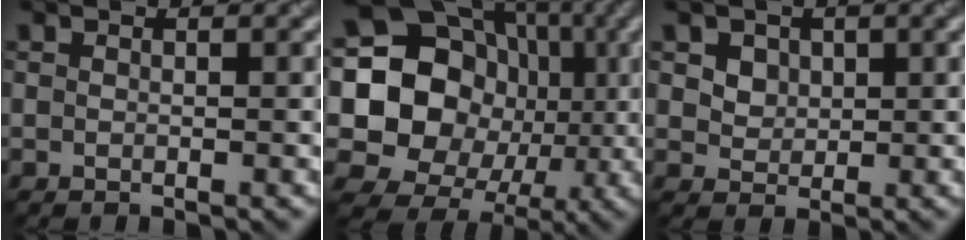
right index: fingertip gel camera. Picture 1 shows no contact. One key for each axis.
{"total": 19.5, "fx": 1.1, "fy": 17.5, "fz": 8.4, "tx": -0.174, "ty": 0.040, "tz": -0.016}
{"total": 3.3, "fx": 1.6, "fy": 2.5, "fz": 1.5, "tx": -0.041, "ty": 0.003, "tz": 0.035}